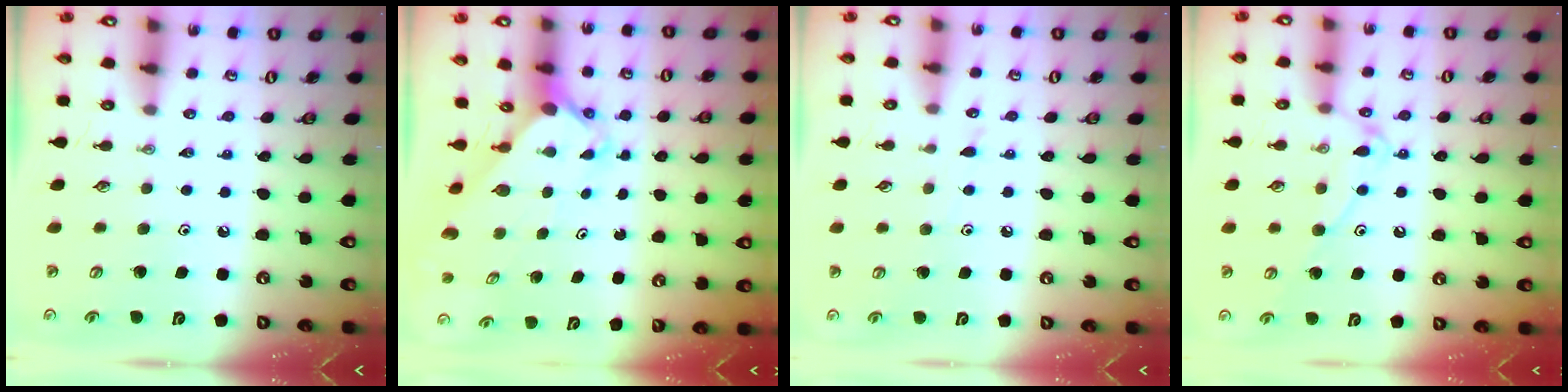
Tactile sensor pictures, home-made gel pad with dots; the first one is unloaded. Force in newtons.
{"total": 2.2, "press": 2.2, "slide": 0.1}
{"total": 4.5, "press": 4.4, "slide": 0.6}
{"total": 11.4, "press": 11.4, "slide": 1.1}